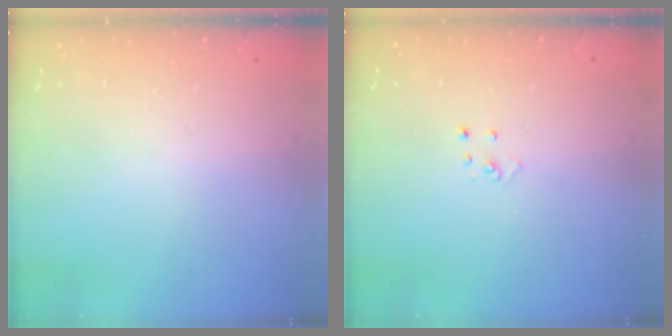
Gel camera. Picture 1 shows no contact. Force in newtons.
{"total": 3.0, "press": 2.9, "slide": 0.3}